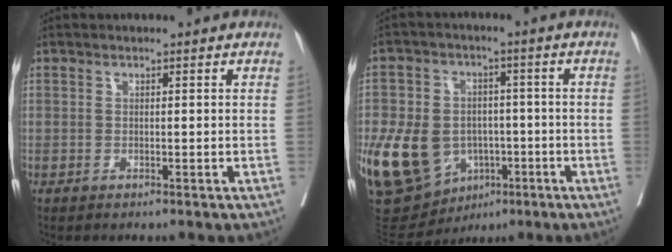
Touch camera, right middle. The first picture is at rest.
{"total": 16.4, "force": [-4.6, 12.6, 9.4], "torque": [-0.213, 0.009, -0.058]}